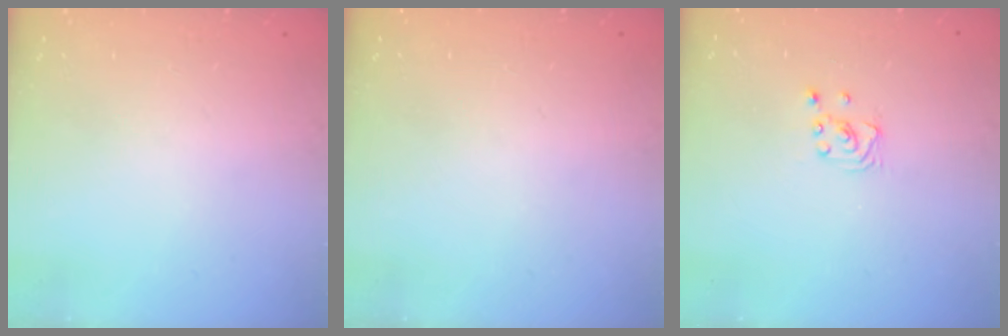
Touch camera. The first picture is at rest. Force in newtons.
{"total": 0.0}
{"total": 2.3, "press": 2.3, "slide": 0.2}